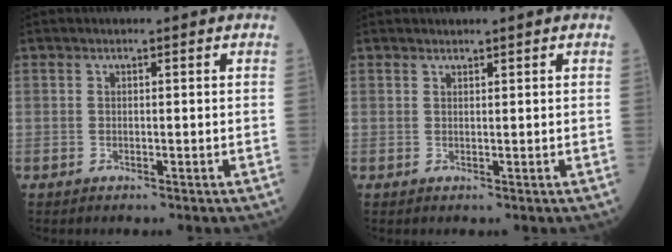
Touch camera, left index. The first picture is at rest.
{"total": 0.7, "force": [0.7, 0.0, 0.1], "torque": [-0.005, 0.005, 0.013]}